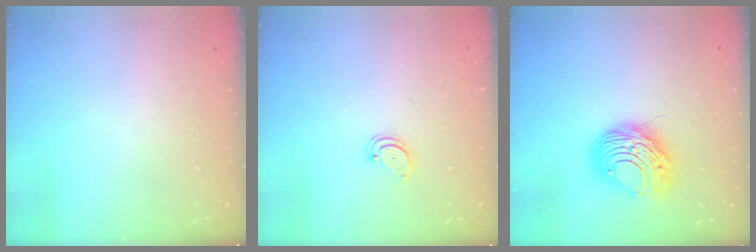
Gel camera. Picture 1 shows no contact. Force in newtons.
{"total": 1.9, "press": 1.9, "slide": 0.2}
{"total": 9.7, "press": 9.7, "slide": 1.2}